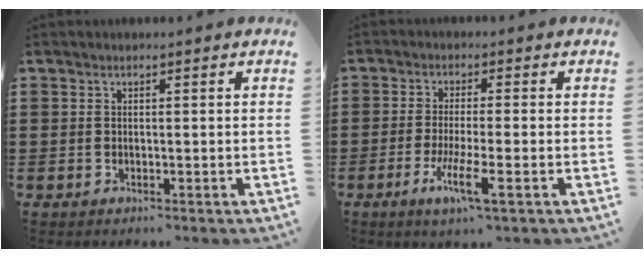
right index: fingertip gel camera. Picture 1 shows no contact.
{"total": 6.2, "force": [-2.7, 0.6, 5.5], "torque": [-0.109, -0.014, -0.049]}